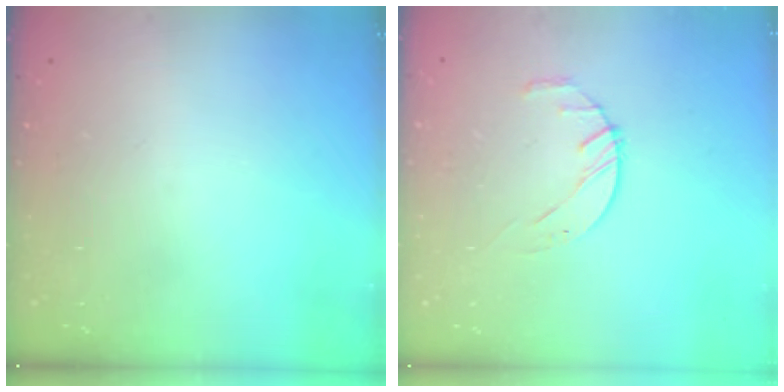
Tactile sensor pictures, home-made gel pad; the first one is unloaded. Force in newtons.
{"total": 4.8, "press": 4.7, "slide": 0.6}